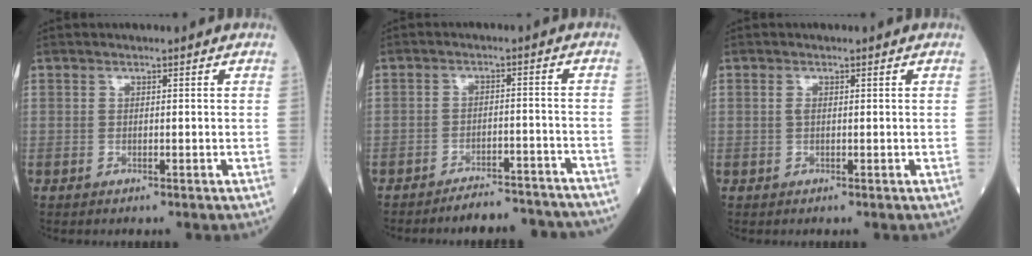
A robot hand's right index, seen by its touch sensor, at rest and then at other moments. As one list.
[{"total": 10.3, "force": [-10.0, 1.6, 2.2], "torque": [-0.009, 0.012, -0.121]}, {"total": 0.8, "force": [0.2, 0.2, 0.7], "torque": [-0.020, 0.003, 0.004]}]